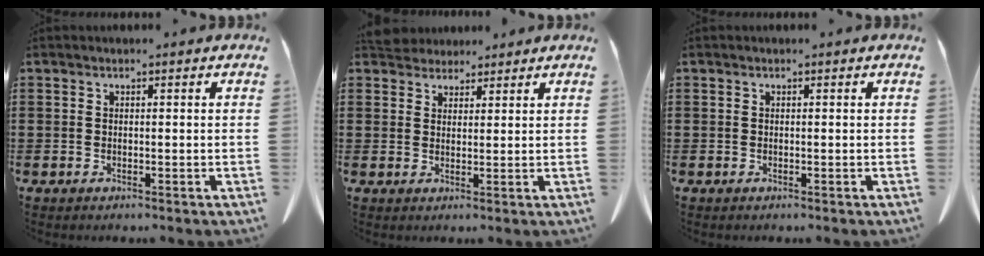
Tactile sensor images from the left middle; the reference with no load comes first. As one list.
[{"total": 3.7, "force": [3.5, 1.1, 0.4], "torque": [-0.017, -0.006, 0.069]}, {"total": 0.0}]